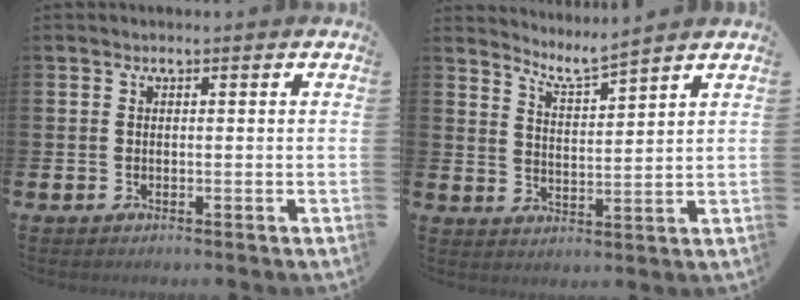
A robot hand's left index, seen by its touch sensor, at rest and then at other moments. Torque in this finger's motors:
{"motor_torque": [-0.02, 0.04, -0.09, -0.01]}